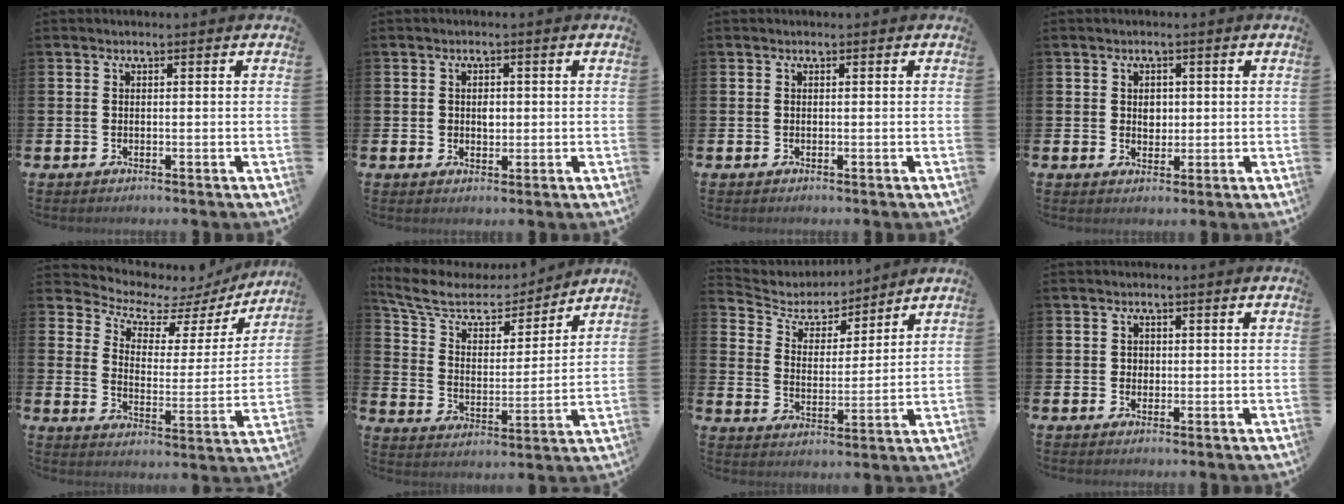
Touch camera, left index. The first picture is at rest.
{"total": 1.8, "force": [0.3, 1.4, 0.9], "torque": [0.003, -0.001, -0.001]}
{"total": 0.0}
{"total": 1.9, "force": [0.7, 1.5, 0.9], "torque": [0.003, 0.000, 0.008]}
{"total": 6.0, "force": [5.0, 2.8, 1.7], "torque": [-0.055, -0.041, 0.078]}
{"total": 8.3, "force": [7.1, 3.6, 2.6], "torque": [-0.090, -0.046, 0.120]}
{"total": 5.5, "force": [5.1, 1.9, 0.8], "torque": [-0.046, -0.036, 0.083]}
{"total": 1.2, "force": [0.4, 1.1, 0.2], "torque": [0.008, 0.002, 0.003]}